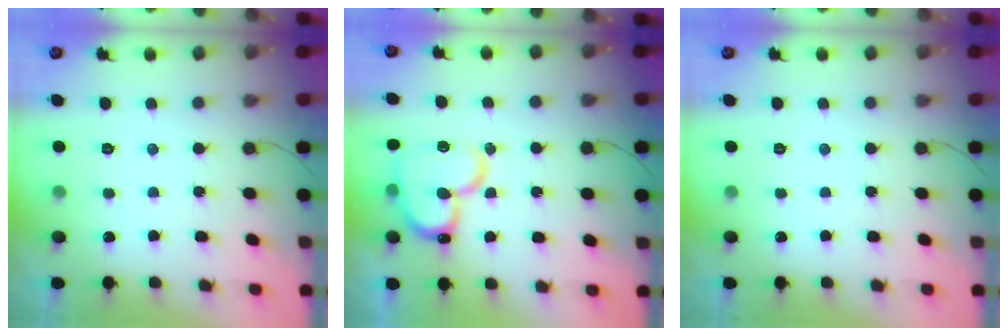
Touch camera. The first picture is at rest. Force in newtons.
{"total": 17.9, "press": 17.7, "slide": 2.4}
{"total": 0.0}